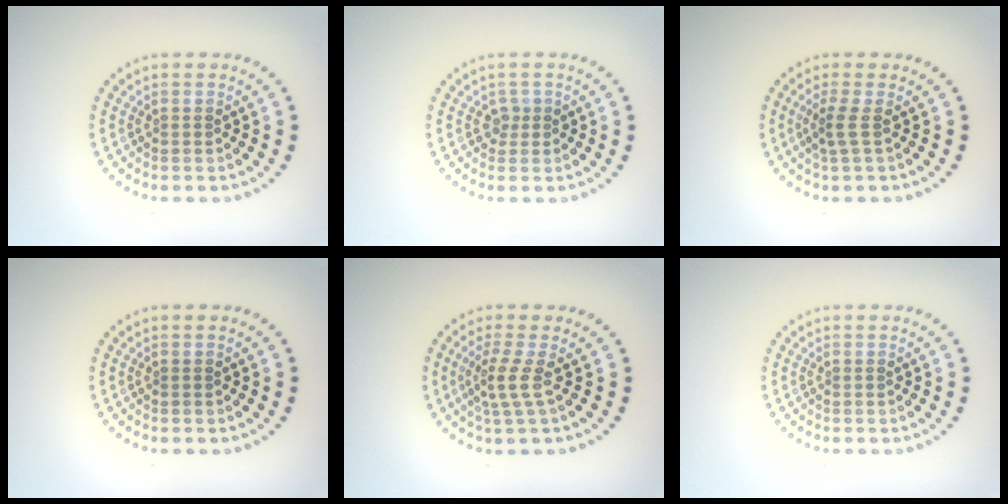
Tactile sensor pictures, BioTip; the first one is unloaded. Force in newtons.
{"total": 1.1, "press": 0.9, "slide": 0.7}
{"total": 1.6, "press": 1.1, "slide": 1.2}
{"total": 0.0}
{"total": 2.4, "press": 1.6, "slide": 1.7}
{"total": 0.0}